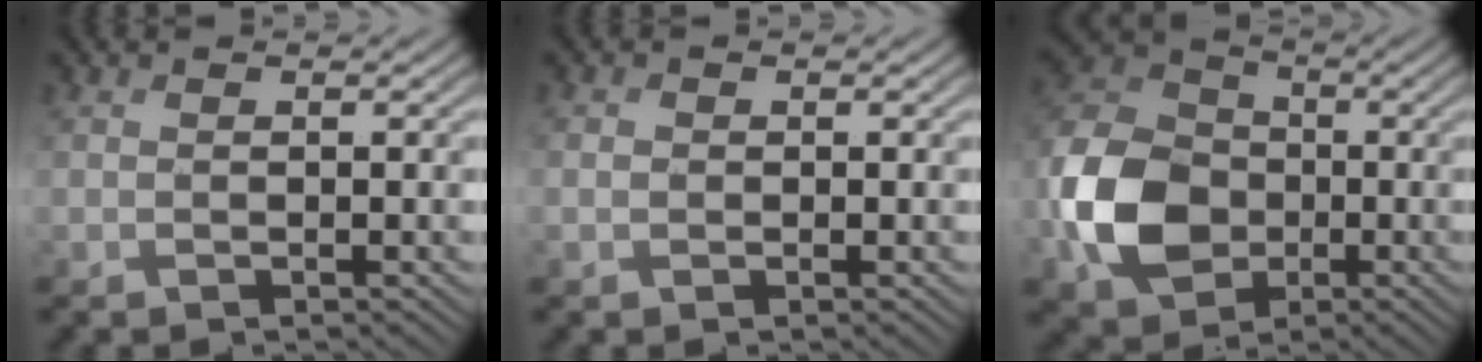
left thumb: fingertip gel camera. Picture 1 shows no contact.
{"total": 1.2, "force": [-0.3, 1.1, 0.5], "torque": [-0.009, 0.000, -0.012]}
{"total": 10.8, "force": [-3.4, 8.3, 6.1], "torque": [-0.141, -0.002, -0.086]}